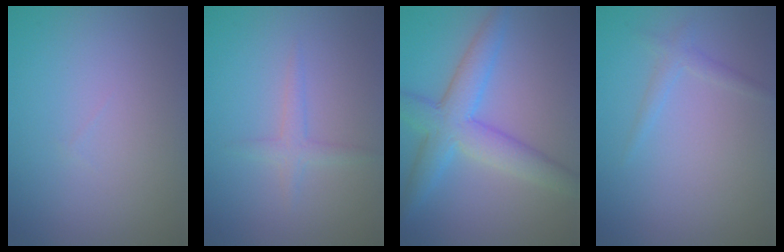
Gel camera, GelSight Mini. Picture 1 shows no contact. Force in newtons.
{"total": 1.5, "press": 1.5, "slide": 0.1}
{"total": 5.7, "press": 5.7, "slide": 0.2}
{"total": 1.2, "press": 1.2, "slide": 0.0}